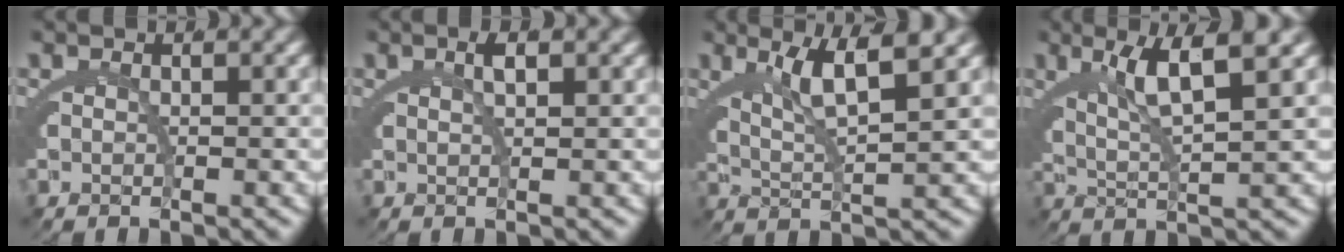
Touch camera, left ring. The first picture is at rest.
{"total": 1.6, "force": [0.9, -0.6, 1.2], "torque": [-0.009, 0.004, 0.017]}
{"total": 4.5, "force": [2.3, 0.6, 3.8], "torque": [-0.064, 0.003, 0.041]}
{"total": 4.7, "force": [2.3, 0.3, 4.1], "torque": [-0.065, 0.005, 0.043]}